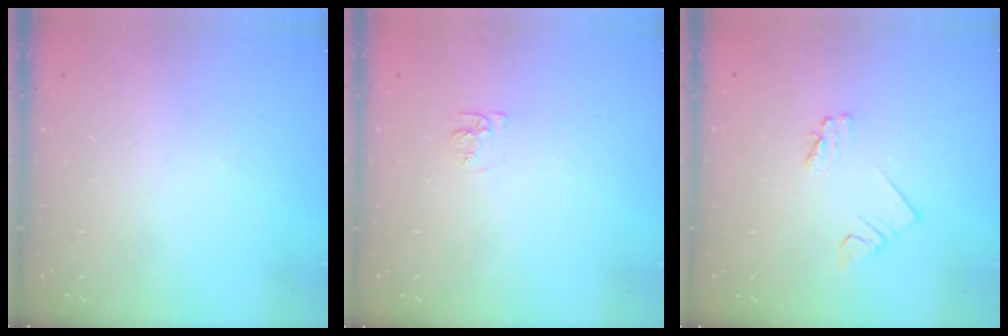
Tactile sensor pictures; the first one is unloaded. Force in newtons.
{"total": 6.2, "press": 6.2, "slide": 0.6}
{"total": 1.7, "press": 1.7, "slide": 0.1}